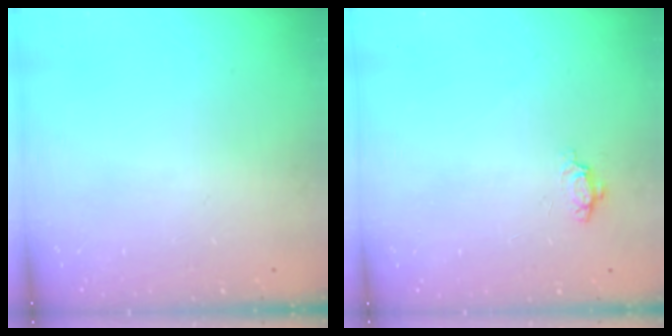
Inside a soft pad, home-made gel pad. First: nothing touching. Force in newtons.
{"total": 4.1, "press": 4.1, "slide": 0.4}